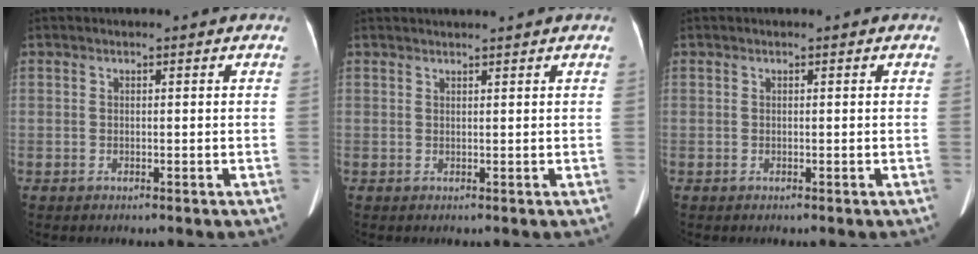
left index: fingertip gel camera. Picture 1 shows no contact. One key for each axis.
{"total": 2.9, "fx": 2.7, "fy": -0.5, "fz": 0.9, "tx": -0.009, "ty": 0.020, "tz": 0.041}
{"total": 0.0}